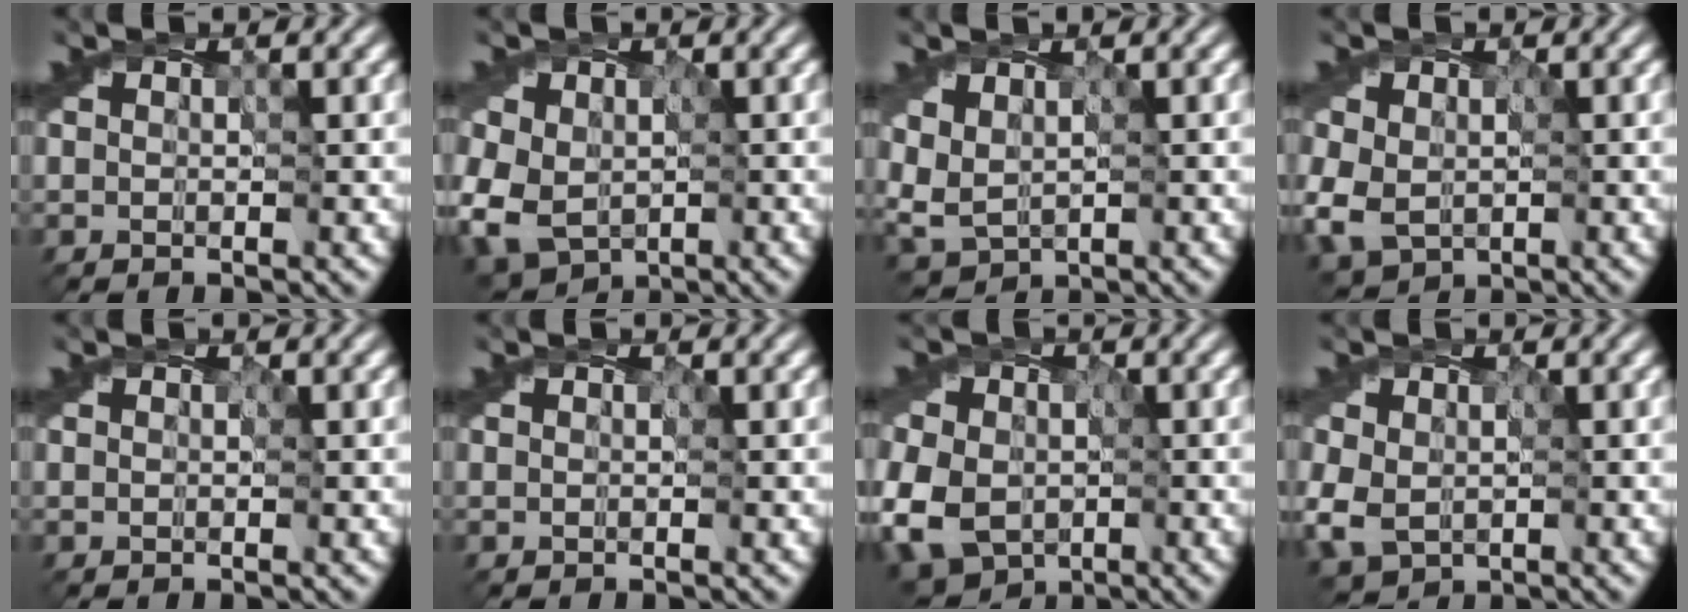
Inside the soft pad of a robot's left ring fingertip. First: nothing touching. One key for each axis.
{"total": 9.0, "fx": -1.7, "fy": 7.1, "fz": 5.2, "tx": -0.119, "ty": -0.013, "tz": -0.046}
{"total": 2.7, "fx": 1.1, "fy": 1.9, "fz": 1.5, "tx": -0.039, "ty": -0.003, "tz": 0.025}
{"total": 5.7, "fx": -1.2, "fy": 4.3, "fz": 3.5, "tx": -0.088, "ty": -0.012, "tz": -0.017}
{"total": 0.0}
{"total": 0.0}
{"total": 9.2, "fx": -2.7, "fy": 7.3, "fz": 5.0, "tx": -0.111, "ty": -0.018, "tz": -0.064}
{"total": 4.8, "fx": -0.9, "fy": 3.7, "fz": 3.0, "tx": -0.077, "ty": -0.011, "tz": -0.013}